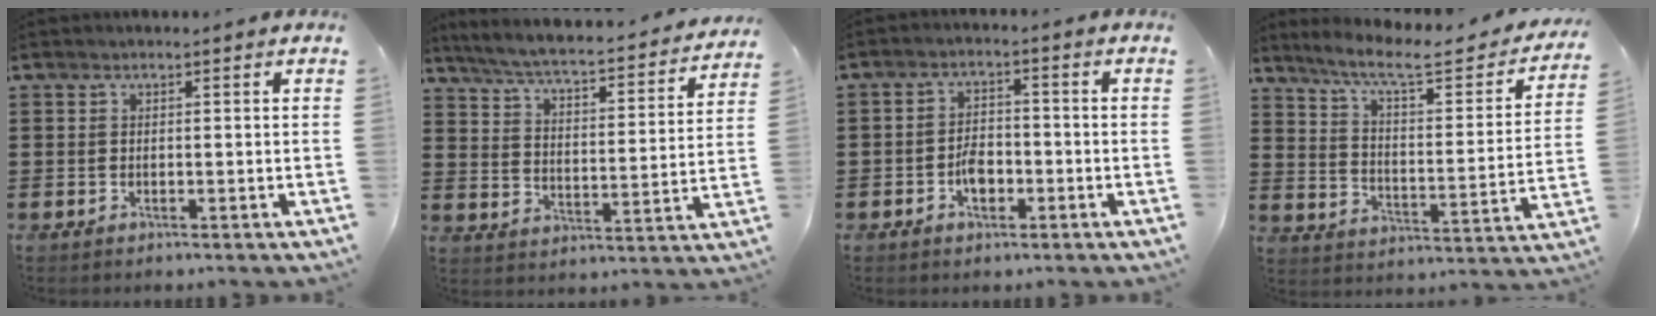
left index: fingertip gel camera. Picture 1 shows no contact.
{"total": 4.5, "force": [4.2, -0.1, 1.6], "torque": [-0.054, -0.037, 0.062]}
{"total": 3.7, "force": [-1.4, 2.0, 2.7], "torque": [-0.050, 0.006, -0.026]}
{"total": 7.5, "force": [5.8, 0.6, 4.6], "torque": [-0.106, -0.039, 0.089]}